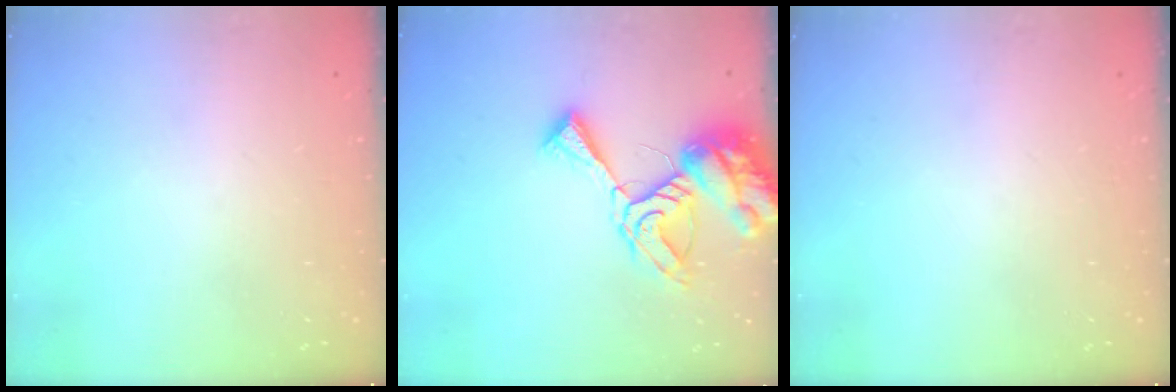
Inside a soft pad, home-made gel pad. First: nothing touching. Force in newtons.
{"total": 14.6, "press": 14.5, "slide": 1.6}
{"total": 0.0}